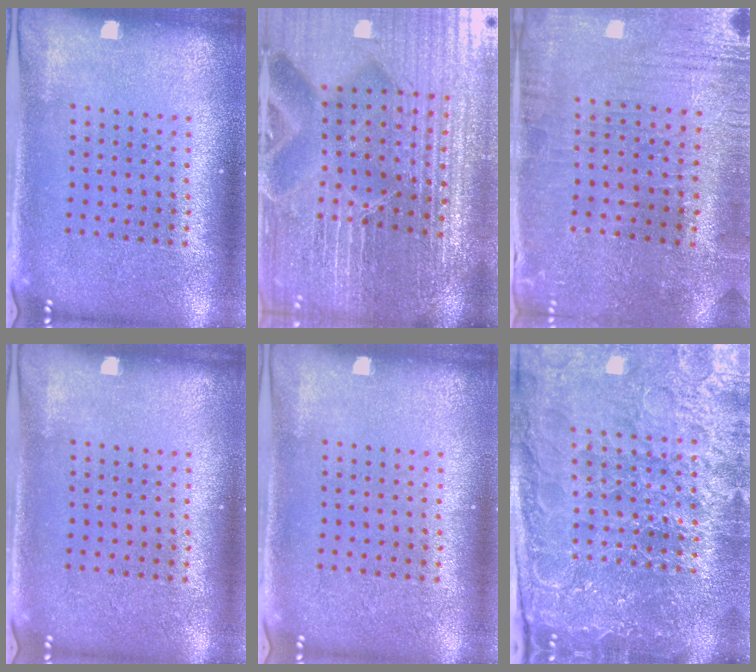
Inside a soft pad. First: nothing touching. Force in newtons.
{"total": 5.5, "press": 5.2, "slide": 1.9}
{"total": 0.8, "press": 0.7, "slide": 0.4}
{"total": 0.0}
{"total": 0.0}
{"total": 5.5, "press": 5.0, "slide": 2.3}